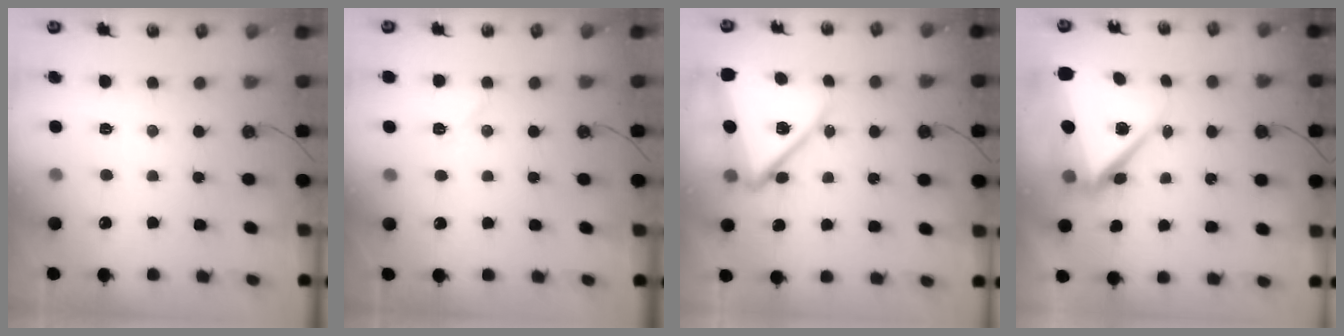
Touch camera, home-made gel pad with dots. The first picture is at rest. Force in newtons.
{"total": 5.3, "press": 5.1, "slide": 1.5}
{"total": 15.1, "press": 15.0, "slide": 1.5}
{"total": 11.7, "press": 11.6, "slide": 2.0}